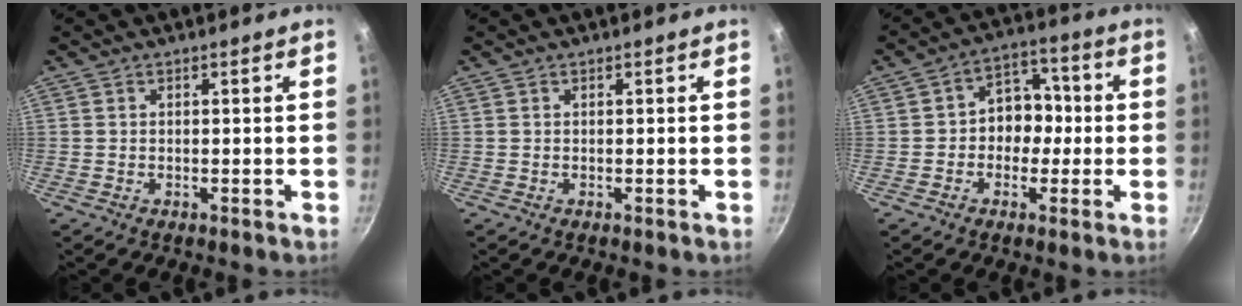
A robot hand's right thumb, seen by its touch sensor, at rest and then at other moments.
{"total": 0.0}
{"total": 8.5, "force": [-0.7, 7.0, 4.8], "torque": [-0.009, 0.030, -0.025]}